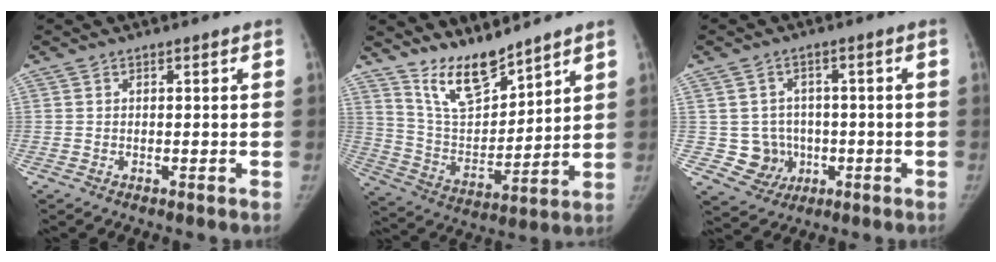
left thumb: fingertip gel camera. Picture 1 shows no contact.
{"total": 11.9, "force": [9.9, 3.6, 5.5], "torque": [-0.073, -0.076, 0.198]}
{"total": 3.9, "force": [-0.6, 3.8, 0.9], "torque": [0.008, 0.007, -0.004]}